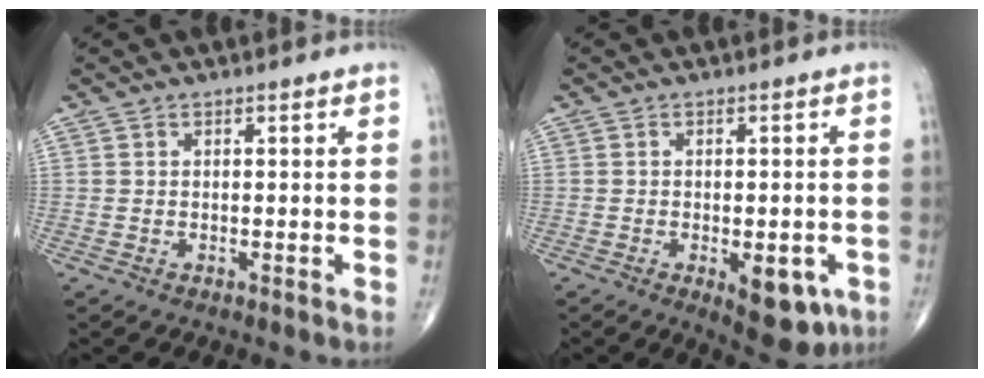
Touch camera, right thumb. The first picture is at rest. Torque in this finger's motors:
{"motor_torque": [1.96, 1.75, 0.82, -0.28, 0.08]}